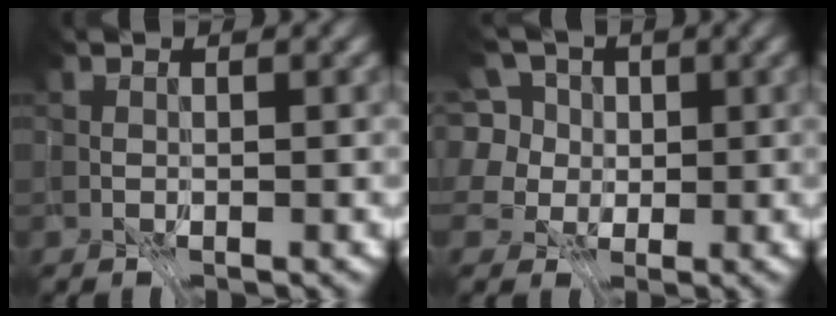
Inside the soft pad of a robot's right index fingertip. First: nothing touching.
{"total": 5.9, "force": [2.8, 4.4, 2.7], "torque": [-0.061, 0.017, 0.020]}